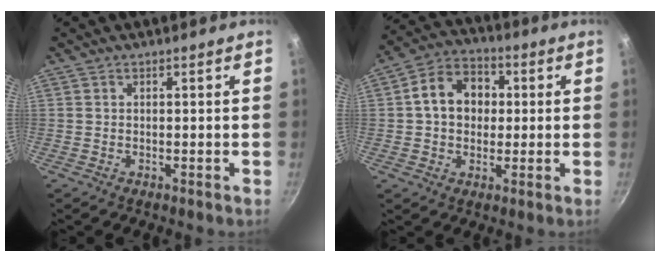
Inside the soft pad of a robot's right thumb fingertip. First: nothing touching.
{"total": 10.7, "force": [1.1, 8.4, 6.4], "torque": [-0.076, 0.022, 0.002]}